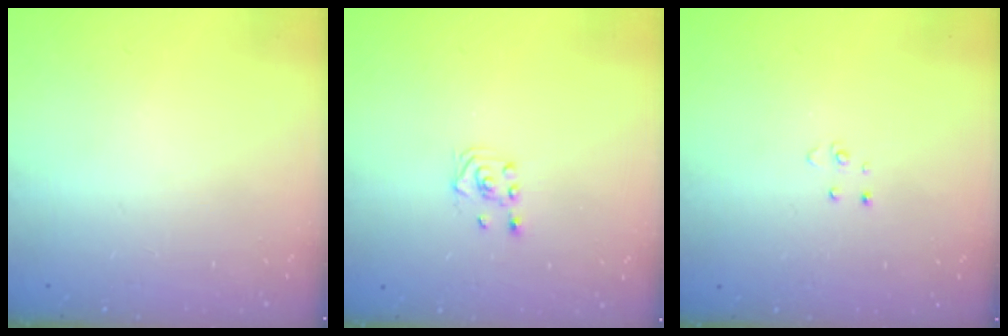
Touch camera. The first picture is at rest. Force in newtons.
{"total": 2.3, "press": 2.2, "slide": 0.8}
{"total": 2.6, "press": 2.6, "slide": 0.2}